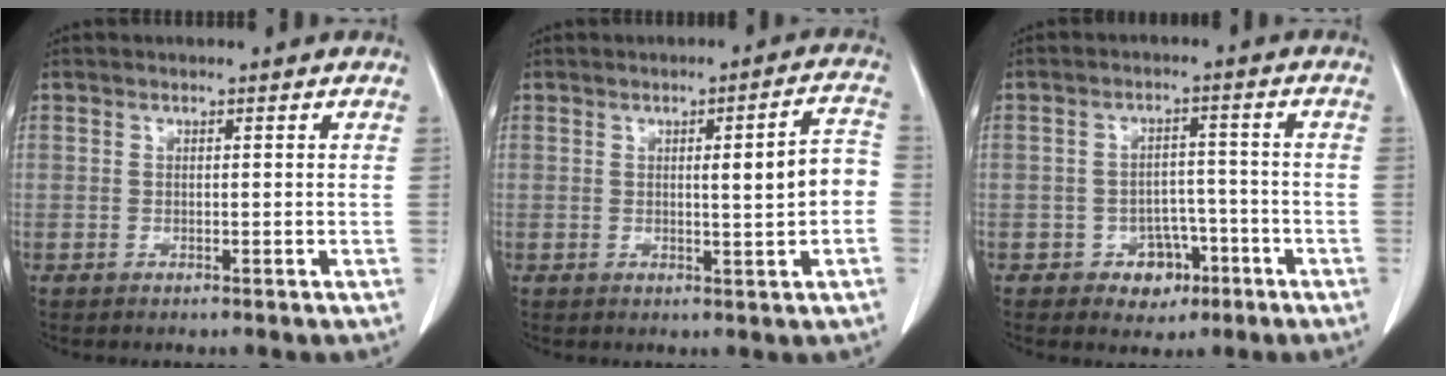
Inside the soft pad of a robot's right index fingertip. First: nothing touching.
{"total": 6.4, "force": [0.0, 0.8, 6.3], "torque": [-0.084, 0.015, 0.001]}
{"total": 5.0, "force": [-2.5, 3.9, 1.9], "torque": [-0.012, 0.014, -0.029]}